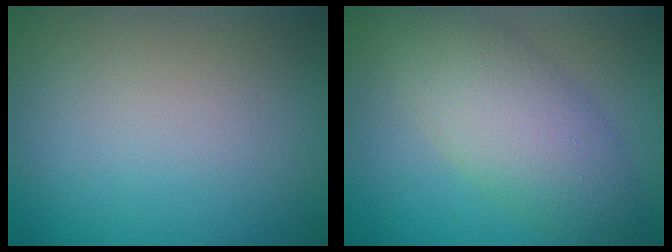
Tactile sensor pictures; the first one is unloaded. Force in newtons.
{"total": 6.0, "press": 6.0, "slide": 0.1}